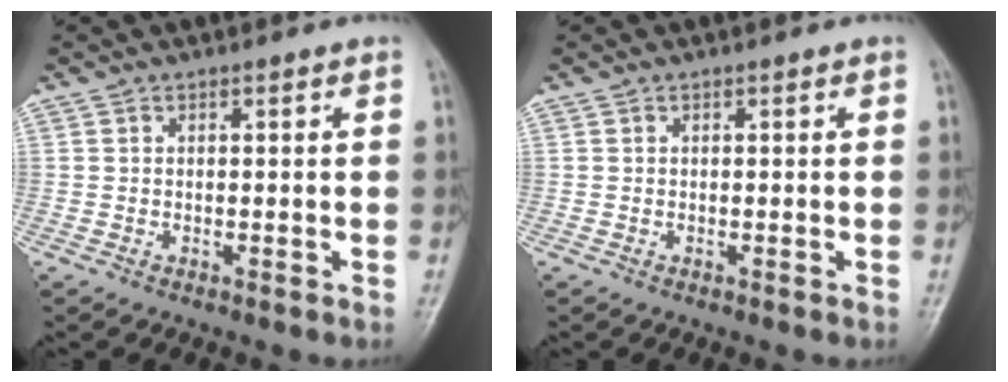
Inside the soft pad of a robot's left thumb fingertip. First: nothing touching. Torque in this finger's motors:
{"motor_torque": [0.00, 0.00, 0.00, 0.00, 0.00]}